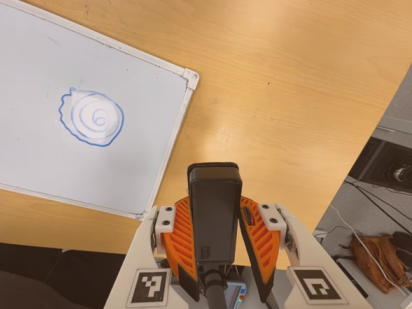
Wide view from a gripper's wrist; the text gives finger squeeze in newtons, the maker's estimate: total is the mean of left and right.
{"total": 7.7, "left": 6.3, "right": 9.2}